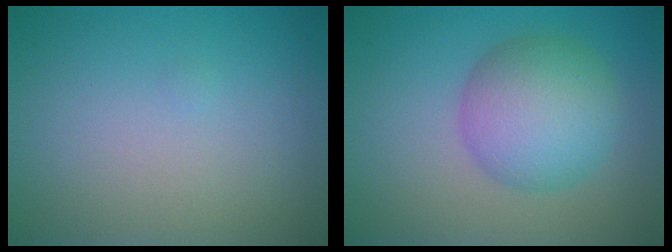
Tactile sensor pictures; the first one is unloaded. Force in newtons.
{"total": 6.5, "press": 6.5, "slide": 0.2}